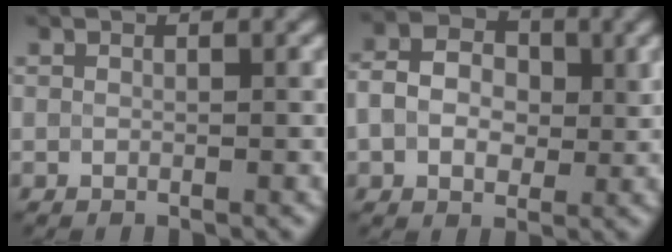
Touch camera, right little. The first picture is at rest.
{"total": 4.3, "force": [0.2, 3.4, 2.6], "torque": [-0.043, 0.006, -0.003]}